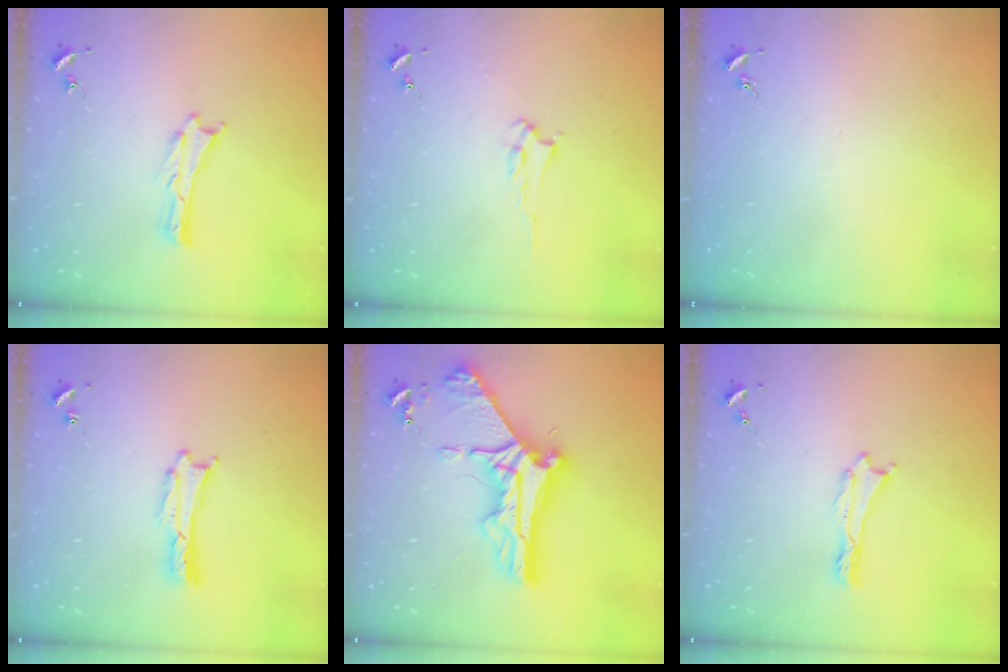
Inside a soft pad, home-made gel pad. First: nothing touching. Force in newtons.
{"total": 2.0, "press": 1.9, "slide": 0.3}
{"total": 0.0}
{"total": 0.7, "press": 0.7, "slide": 0.1}
{"total": 11.1, "press": 11.1, "slide": 1.3}
{"total": 0.0}